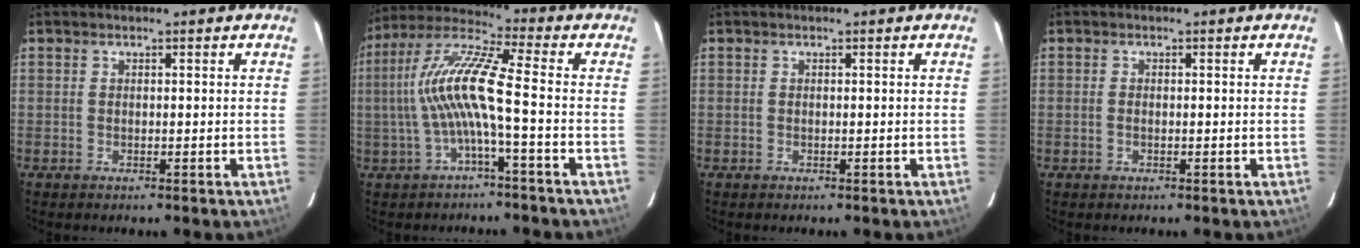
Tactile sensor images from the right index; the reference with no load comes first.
{"total": 11.2, "force": [-1.7, 0.4, 11.1], "torque": [-0.226, 0.012, -0.030]}
{"total": 0.0}
{"total": 0.7, "force": [-0.2, 0.5, 0.5], "torque": [-0.012, 0.000, -0.005]}